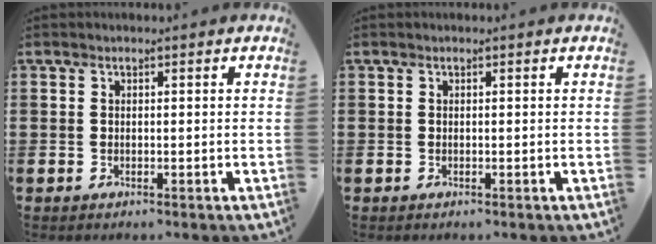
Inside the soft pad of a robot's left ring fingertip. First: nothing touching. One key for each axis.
{"total": 0.0}